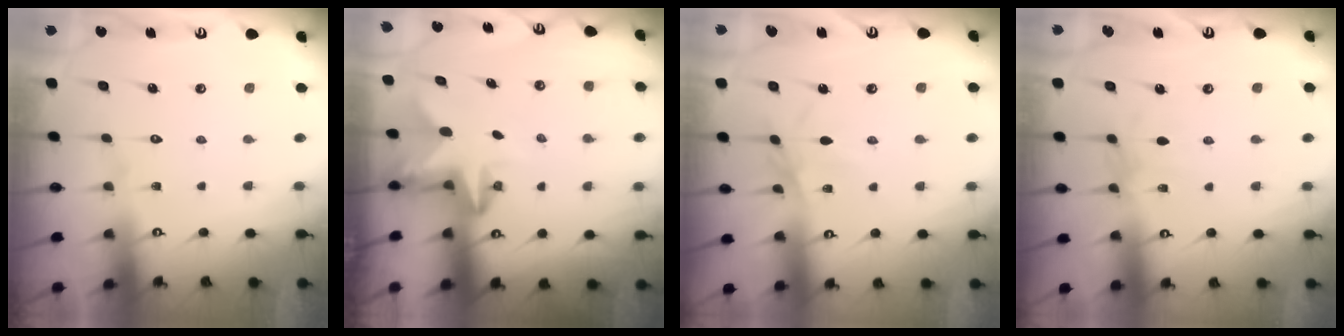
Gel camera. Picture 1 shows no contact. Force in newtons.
{"total": 2.8, "press": 2.7, "slide": 0.5}
{"total": 2.9, "press": 2.9, "slide": 0.5}
{"total": 2.9, "press": 2.9, "slide": 0.2}